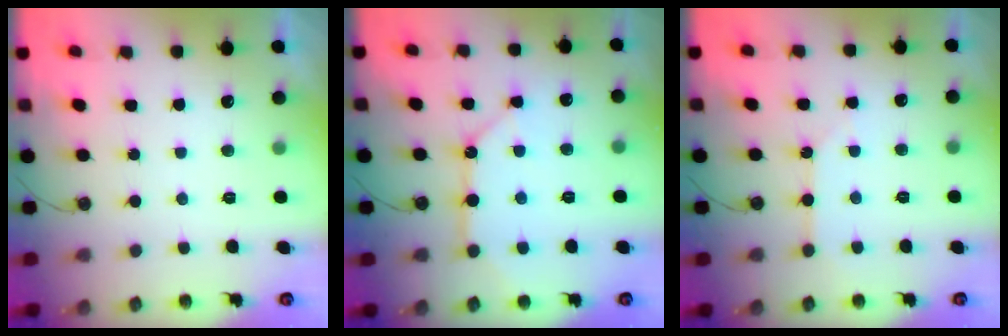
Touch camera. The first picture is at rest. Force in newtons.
{"total": 11.4, "press": 11.4, "slide": 0.9}
{"total": 2.8, "press": 2.8, "slide": 0.5}